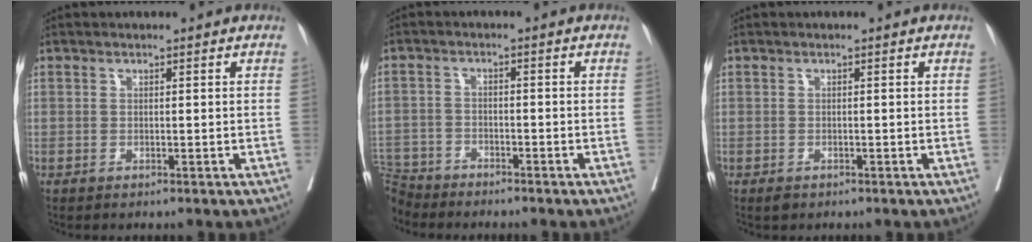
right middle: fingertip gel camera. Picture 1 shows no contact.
{"total": 6.8, "force": [-6.5, 2.0, -0.2], "torque": [0.000, 0.000, -0.124]}
{"total": 1.0, "force": [-0.6, 0.6, 0.4], "torque": [-0.008, 0.000, -0.006]}